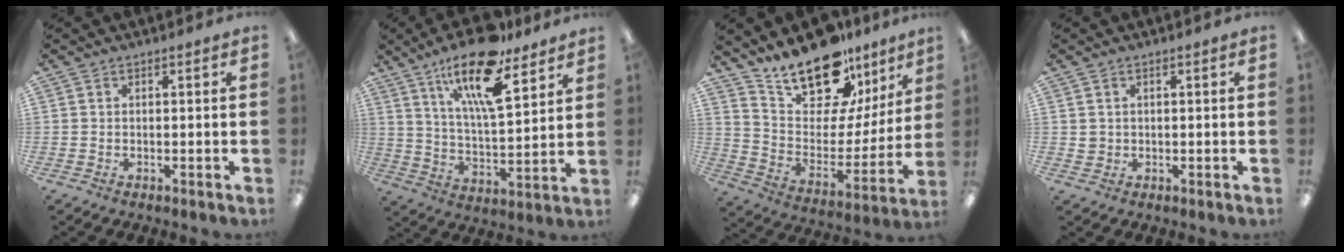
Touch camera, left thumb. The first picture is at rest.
{"total": 19.0, "force": [12.6, 6.3, 12.7], "torque": [-0.213, -0.064, 0.208]}
{"total": 19.1, "force": [16.2, 7.5, 6.5], "torque": [-0.125, -0.128, 0.291]}
{"total": 1.8, "force": [0.7, 1.7, 0.2], "torque": [-0.006, 0.004, 0.013]}